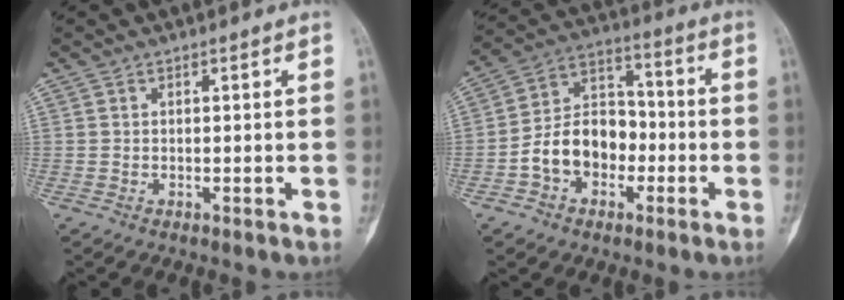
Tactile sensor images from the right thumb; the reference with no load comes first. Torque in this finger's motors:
{"motor_torque": [1.84, 1.77, 0.84, -0.85, 0.10]}